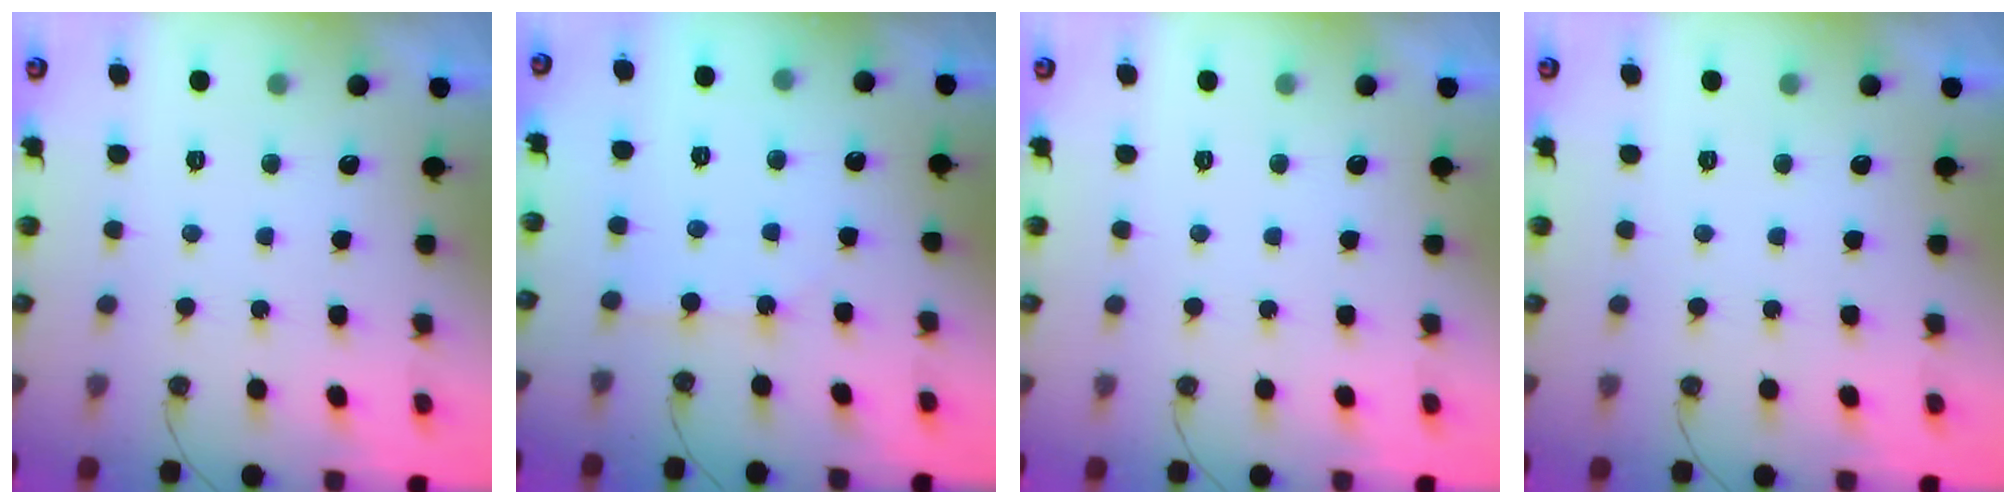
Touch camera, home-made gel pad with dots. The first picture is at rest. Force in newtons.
{"total": 2.2, "press": 2.2, "slide": 0.4}
{"total": 0.0}
{"total": 0.0}